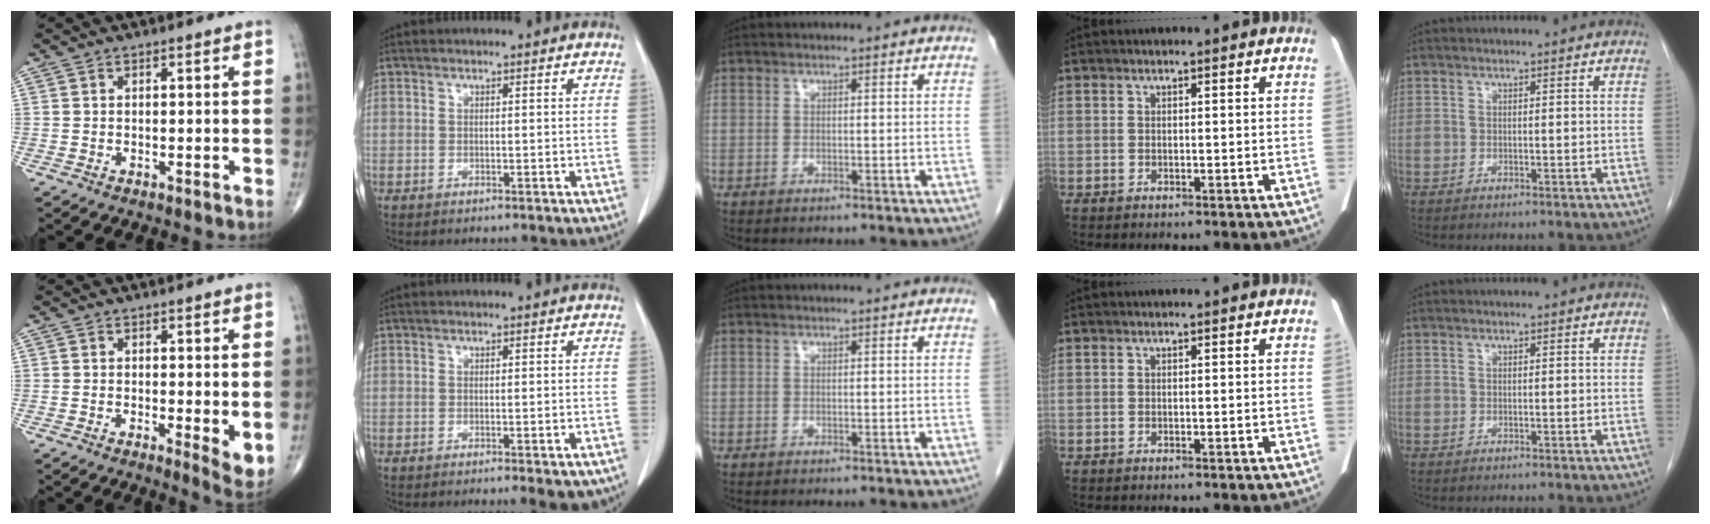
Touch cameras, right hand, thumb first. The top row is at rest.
{"thumb": {"total": 4.7, "force": [0.3, 1.4, 4.5], "torque": [-0.058, -0.015, 0.004]}, "index": {"total": 3.4, "force": [-2.0, 0.8, 2.6], "torque": [-0.022, -0.005, -0.022]}}